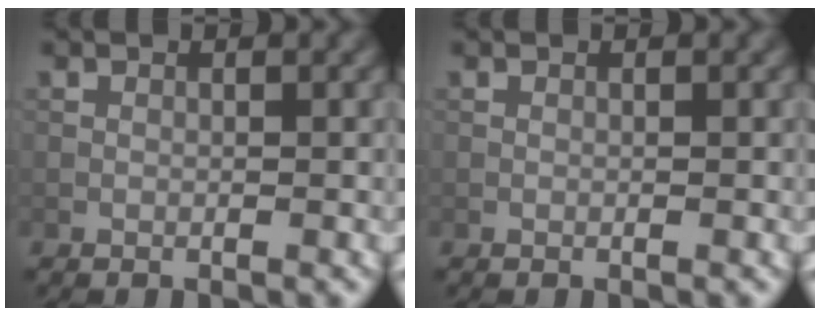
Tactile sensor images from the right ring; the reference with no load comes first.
{"total": 0.0}